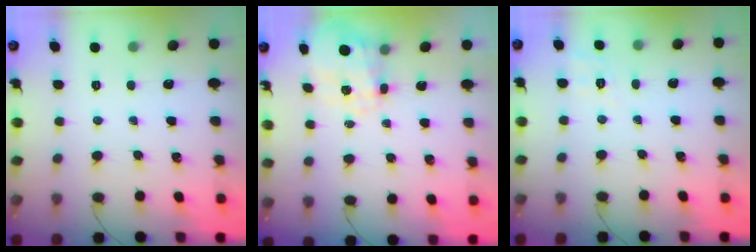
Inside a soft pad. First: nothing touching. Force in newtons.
{"total": 8.8, "press": 8.8, "slide": 0.7}
{"total": 1.9, "press": 0.7, "slide": 1.7}